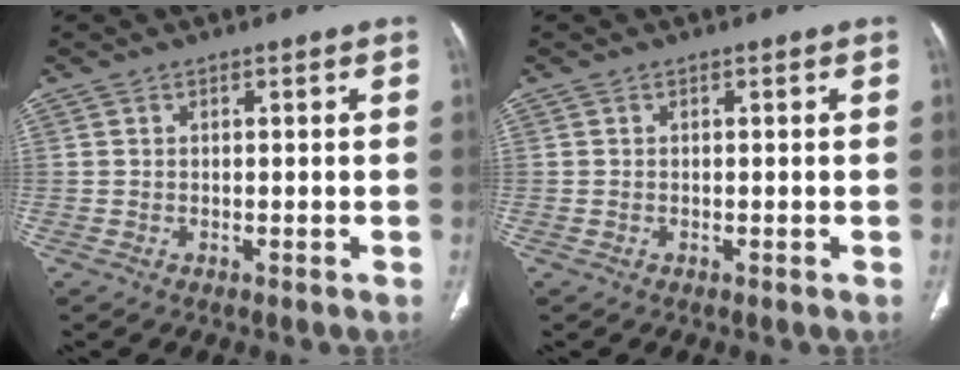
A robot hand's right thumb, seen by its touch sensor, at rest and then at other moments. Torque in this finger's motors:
{"motor_torque": [-0.33, -0.03, 0.06, 0.37, -0.01]}